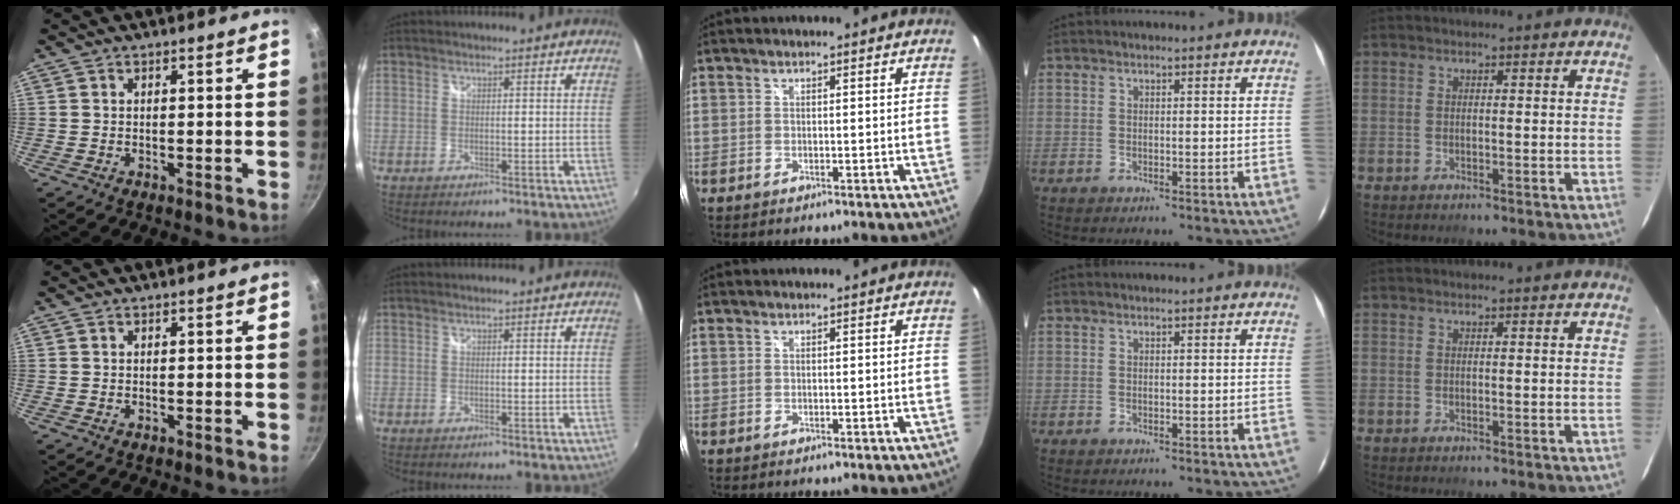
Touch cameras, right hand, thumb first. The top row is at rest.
{}